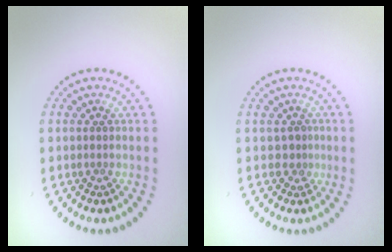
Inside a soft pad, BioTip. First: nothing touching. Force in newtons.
{"total": 1.2, "press": 0.7, "slide": 1.0}